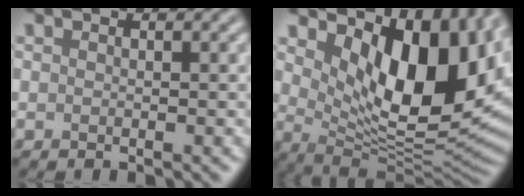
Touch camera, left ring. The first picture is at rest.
{"total": 12.9, "force": [4.2, 6.2, 10.5], "torque": [-0.156, -0.013, 0.075]}